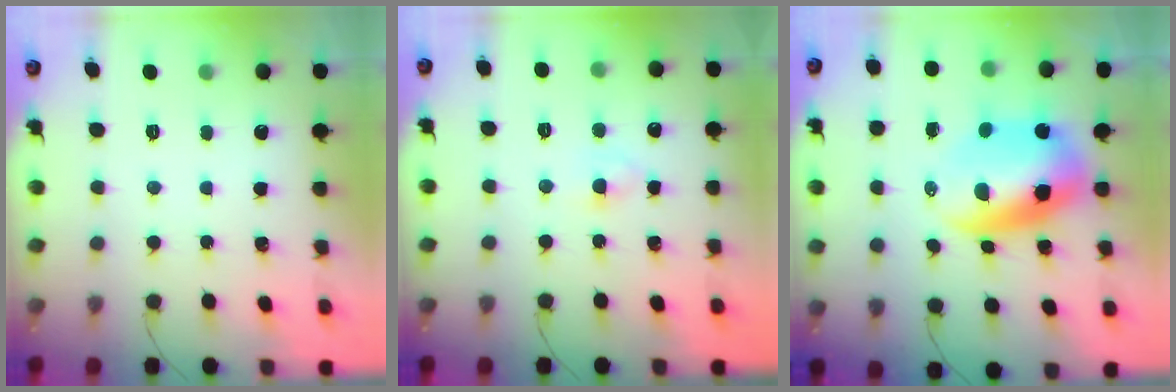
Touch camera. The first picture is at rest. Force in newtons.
{"total": 2.8, "press": 2.7, "slide": 1.0}
{"total": 10.9, "press": 10.6, "slide": 2.6}